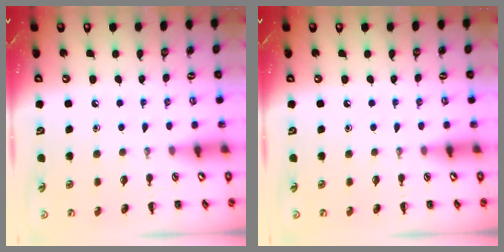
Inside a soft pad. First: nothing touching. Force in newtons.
{"total": 0.0}